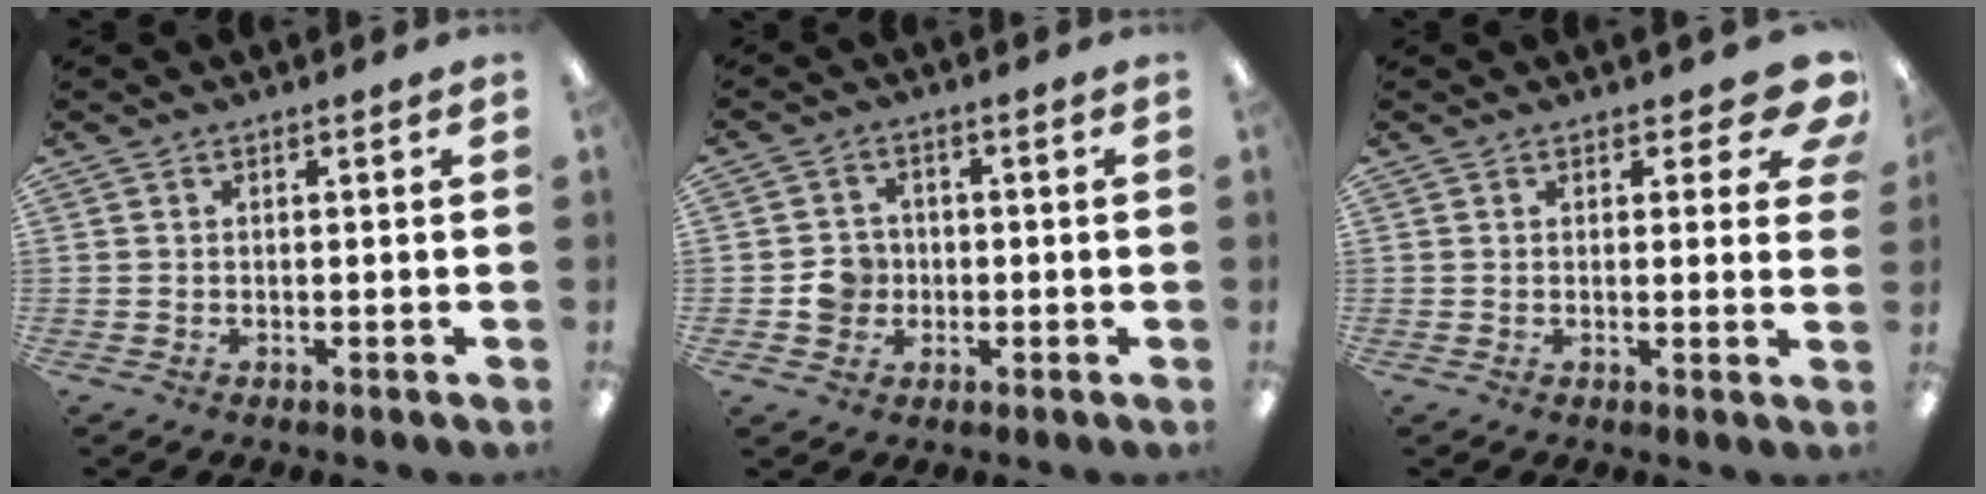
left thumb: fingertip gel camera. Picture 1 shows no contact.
{"total": 5.3, "force": [-0.9, 4.9, 1.9], "torque": [-0.021, 0.005, -0.016]}
{"total": 7.1, "force": [4.2, 3.2, 4.8], "torque": [-0.049, -0.020, 0.070]}